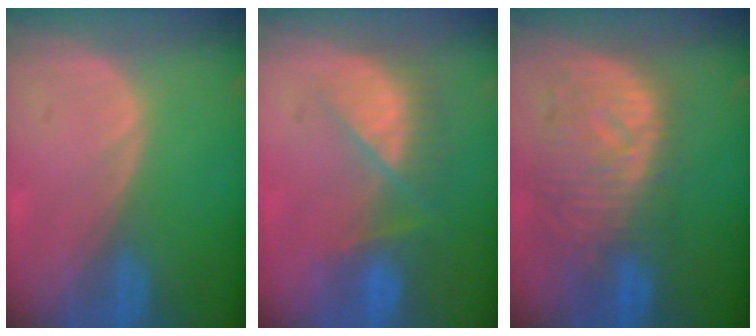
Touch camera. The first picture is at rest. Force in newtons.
{"total": 7.9, "press": 7.2, "slide": 3.1}
{"total": 11.1, "press": 9.7, "slide": 5.3}